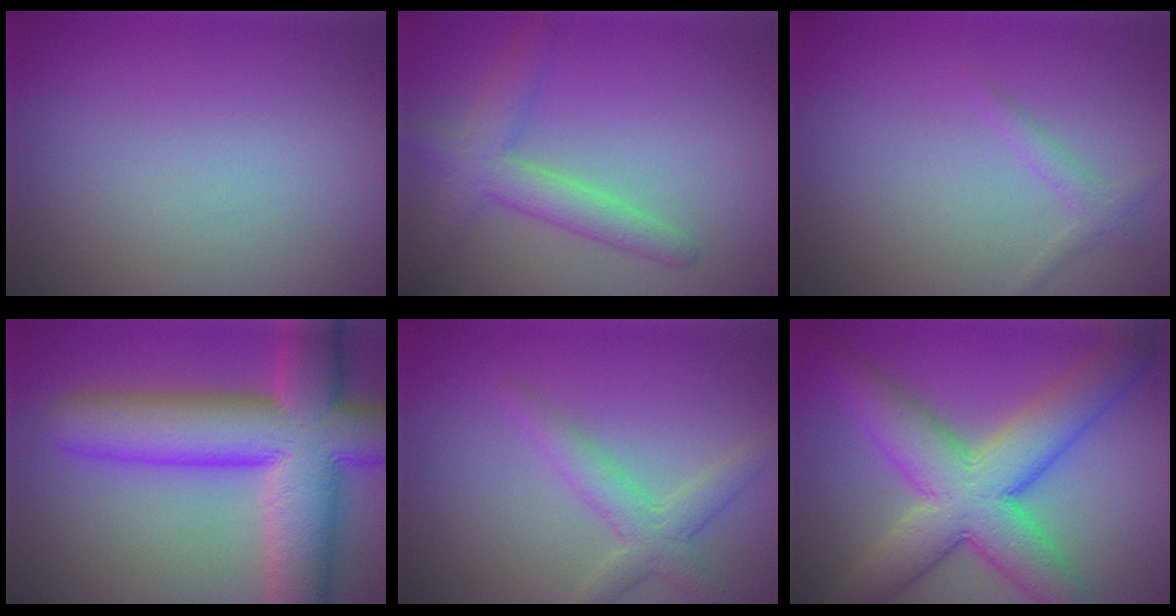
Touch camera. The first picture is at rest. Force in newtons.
{"total": 3.6, "press": 3.5, "slide": 0.2}
{"total": 1.0, "press": 1.0, "slide": 0.2}
{"total": 12.5, "press": 12.5, "slide": 0.5}
{"total": 2.8, "press": 2.8, "slide": 0.1}
{"total": 9.8, "press": 9.8, "slide": 0.4}